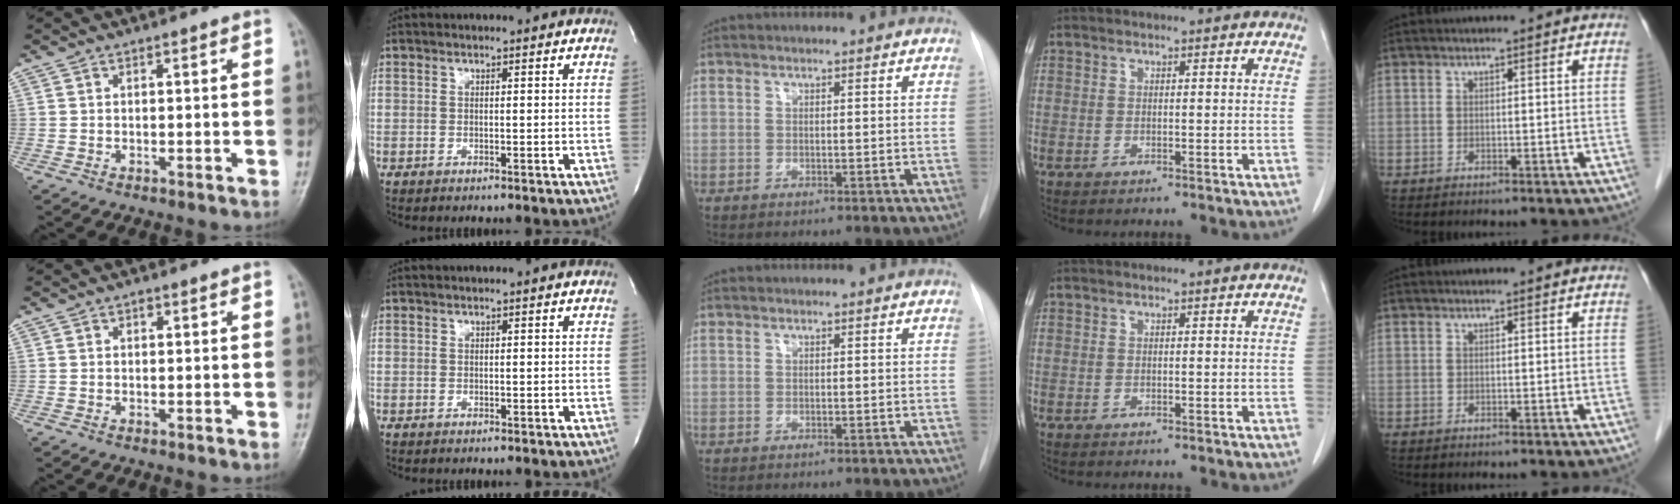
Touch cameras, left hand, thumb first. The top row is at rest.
{"thumb": {"total": 0.9, "force": [0.5, 0.6, 0.6], "torque": [-0.003, -0.001, 0.005]}}